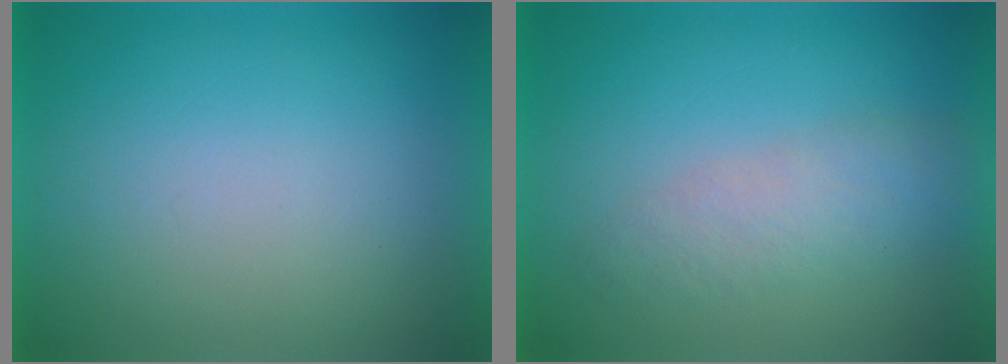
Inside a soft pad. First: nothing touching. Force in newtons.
{"total": 3.4}